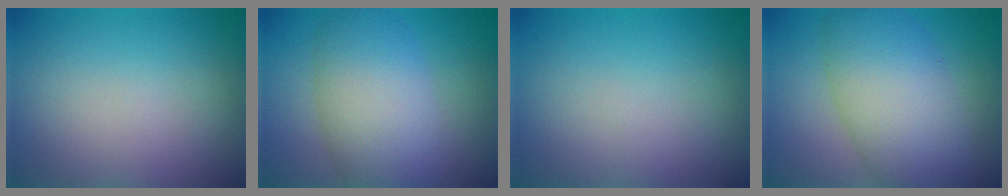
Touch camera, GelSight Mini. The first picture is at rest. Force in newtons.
{"total": 8.1, "press": 8.1, "slide": 0.3}
{"total": 0.0}
{"total": 9.1, "press": 9.1, "slide": 0.2}